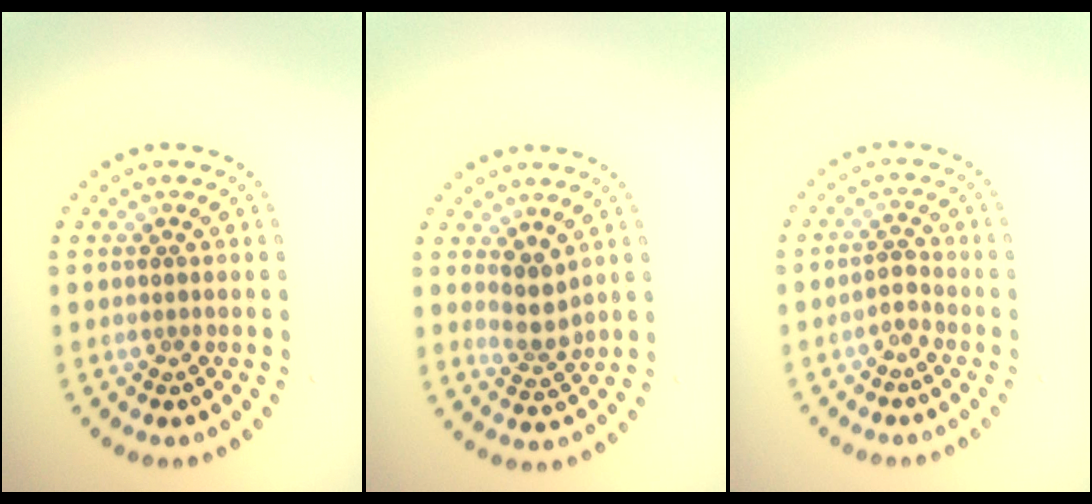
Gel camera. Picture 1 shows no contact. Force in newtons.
{"total": 2.3, "press": 1.8, "slide": 1.3}
{"total": 1.5, "press": 1.2, "slide": 0.9}